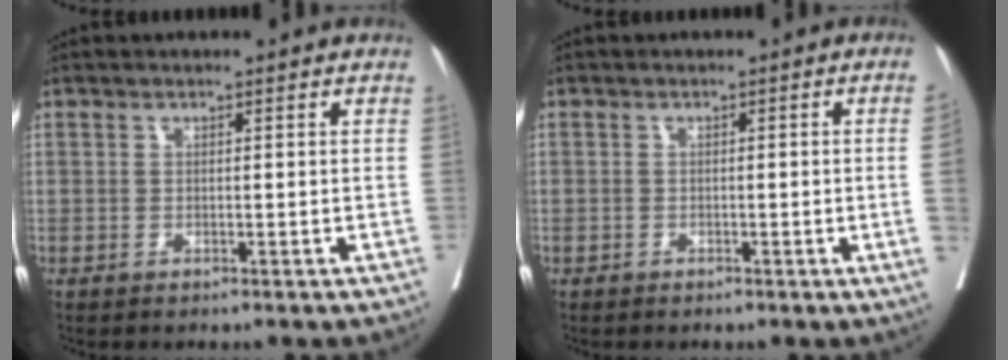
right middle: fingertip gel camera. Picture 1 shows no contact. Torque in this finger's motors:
{"motor_torque": [0.24, -0.47, -0.60, -0.21]}